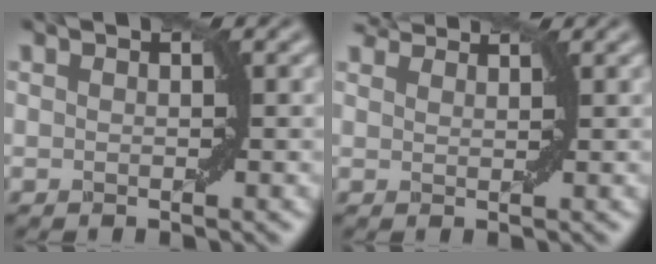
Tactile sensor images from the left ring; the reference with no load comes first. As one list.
[{"total": 4.1, "force": [3.8, 0.7, 1.1], "torque": [-0.025, 0.003, 0.053]}]